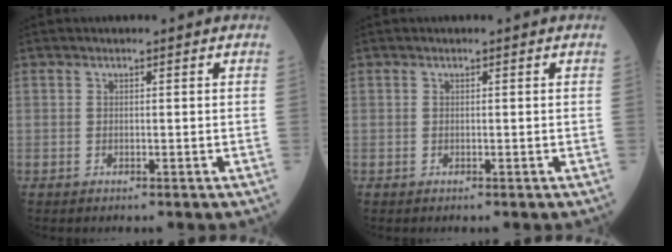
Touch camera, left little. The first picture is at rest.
{"total": 0.0}